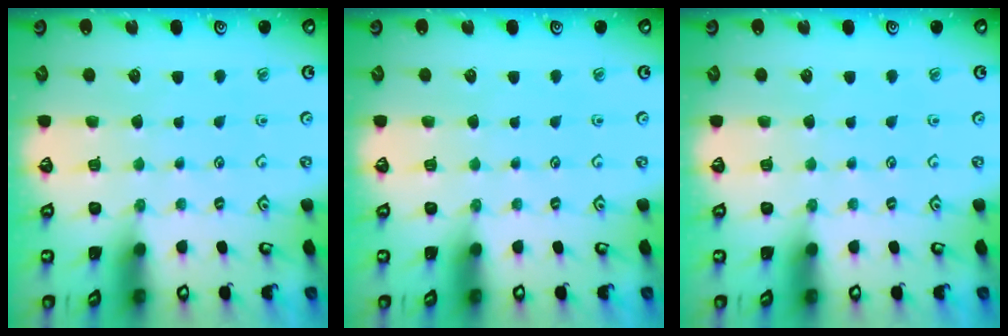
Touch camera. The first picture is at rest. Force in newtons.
{"total": 0.0}
{"total": 0.0}